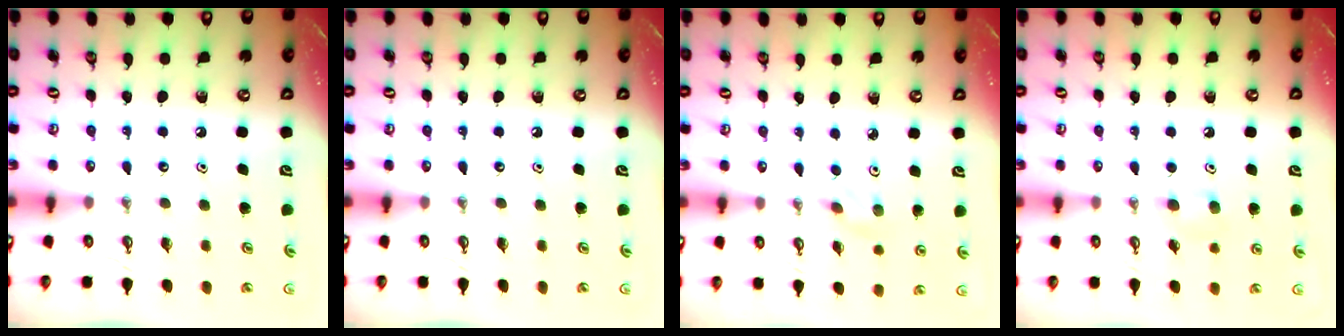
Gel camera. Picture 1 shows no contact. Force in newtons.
{"total": 0.0}
{"total": 2.9, "press": 2.6, "slide": 1.4}
{"total": 5.2, "press": 5.0, "slide": 1.3}